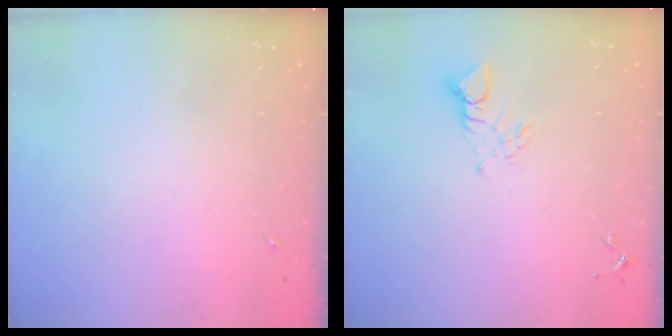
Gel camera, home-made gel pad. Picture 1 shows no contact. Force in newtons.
{"total": 5.3, "press": 5.2, "slide": 0.4}